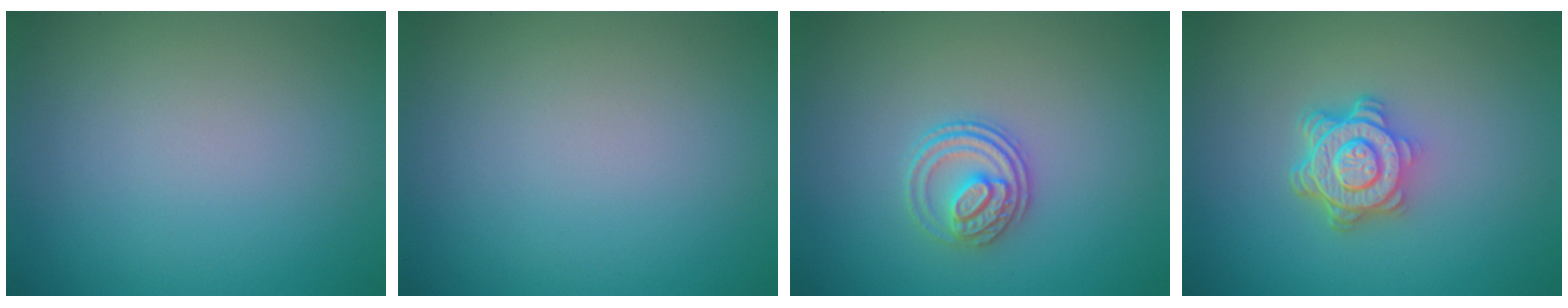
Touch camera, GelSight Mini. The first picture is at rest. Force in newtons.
{"total": 0.0}
{"total": 2.8, "press": 2.6, "slide": 1.2}
{"total": 4.8, "press": 3.7, "slide": 3.1}